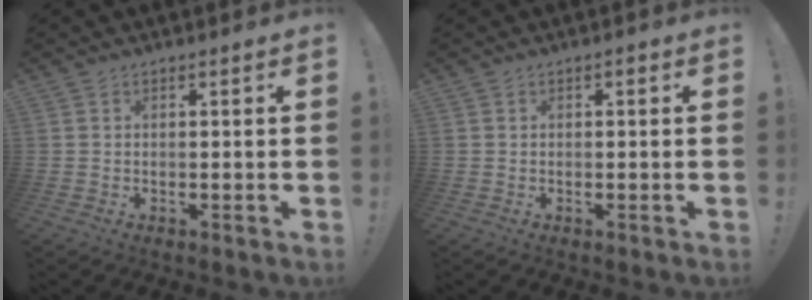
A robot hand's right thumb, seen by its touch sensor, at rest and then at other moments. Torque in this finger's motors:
{"motor_torque": [-0.01, 0.12, 0.29, 0.08, -0.05]}